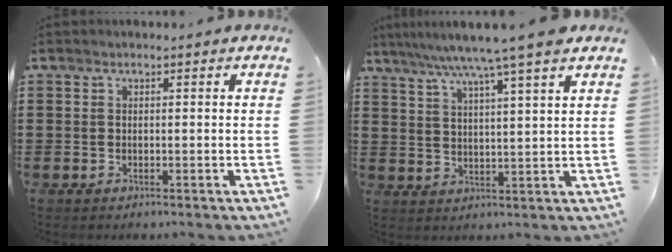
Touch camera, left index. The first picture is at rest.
{"total": 7.6, "force": [5.9, -1.2, 4.7], "torque": [-0.107, -0.022, 0.098]}